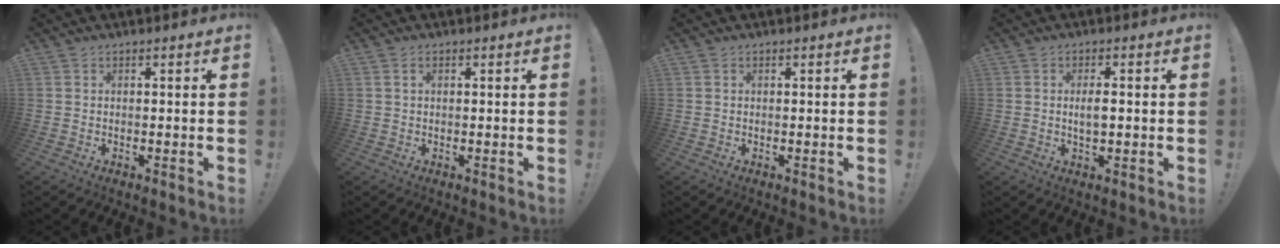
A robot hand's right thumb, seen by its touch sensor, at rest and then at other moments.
{"total": 1.4, "force": [0.5, 0.7, 1.0], "torque": [-0.017, 0.001, 0.008]}
{"total": 0.0}
{"total": 3.4, "force": [-0.1, 1.1, 3.2], "torque": [-0.050, 0.000, -0.006]}